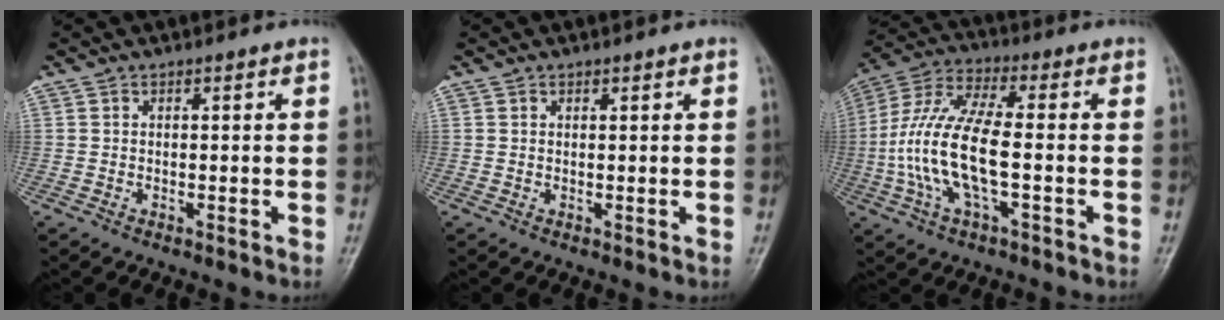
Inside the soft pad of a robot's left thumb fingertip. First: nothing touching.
{"total": 0.5, "force": [0.3, 0.3, 0.3], "torque": [-0.001, -0.002, 0.004]}
{"total": 15.3, "force": [-2.5, 5.5, 14.0], "torque": [-0.308, 0.028, -0.050]}